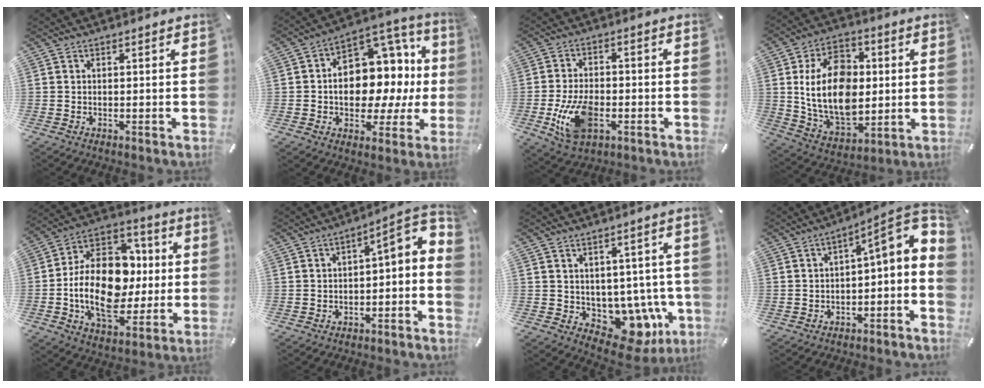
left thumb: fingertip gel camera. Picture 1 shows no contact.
{"total": 15.0, "force": [0.0, 11.2, 10.0], "torque": [-0.132, -0.026, 0.004]}
{"total": 11.3, "force": [-3.1, 7.1, 8.3], "torque": [-0.173, 0.002, -0.056]}
{"total": 18.6, "force": [1.2, 13.6, 12.6], "torque": [-0.242, 0.003, 0.021]}
{"total": 21.0, "force": [-1.6, 15.0, 14.7], "torque": [-0.278, -0.004, -0.022]}
{"total": 6.1, "force": [-0.2, 2.8, 5.4], "torque": [-0.065, -0.017, -0.015]}
{"total": 9.5, "force": [-1.5, 7.5, 5.7], "torque": [-0.051, -0.020, -0.008]}
{"total": 9.2, "force": [1.3, 3.1, 8.6], "torque": [-0.106, -0.023, 0.011]}